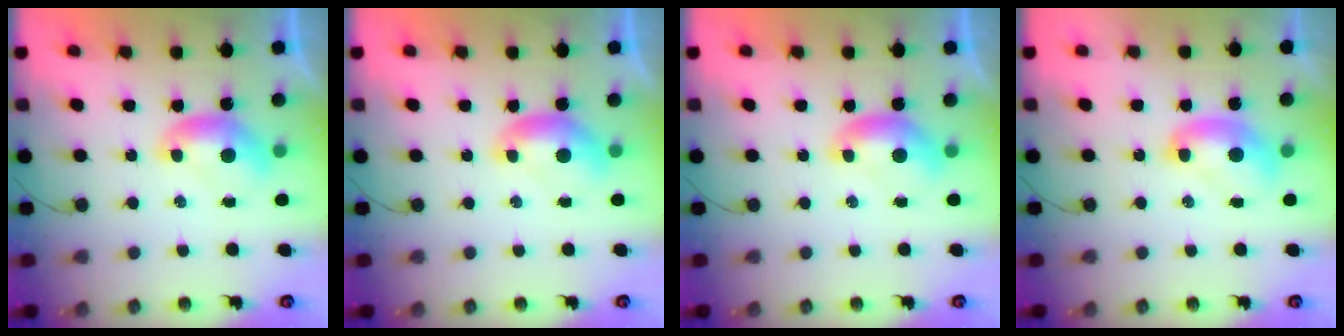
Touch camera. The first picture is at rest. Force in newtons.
{"total": 0.0}
{"total": 0.0}
{"total": 2.4, "press": 2.4, "slide": 0.2}